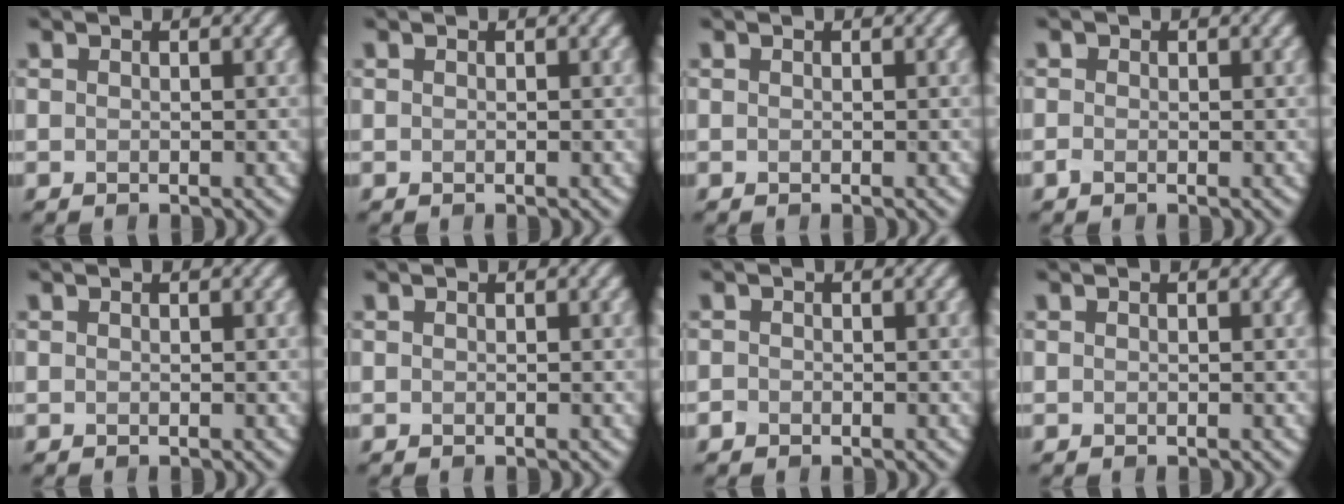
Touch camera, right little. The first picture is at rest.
{"total": 0.0}
{"total": 0.0}
{"total": 0.6, "force": [-0.2, 0.5, 0.3], "torque": [-0.008, 0.000, -0.005]}
{"total": 0.0}
{"total": 0.0}
{"total": 0.6, "force": [-0.4, 0.5, 0.1], "torque": [0.000, -0.003, -0.008]}
{"total": 0.0}